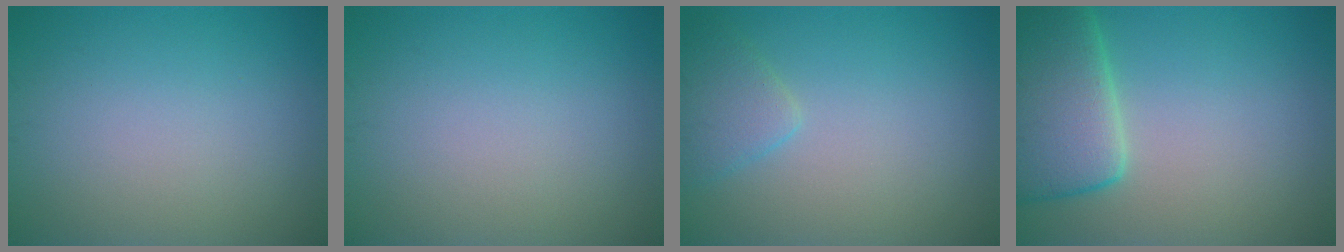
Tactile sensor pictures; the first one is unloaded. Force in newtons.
{"total": 0.0}
{"total": 2.2, "press": 2.2, "slide": 0.2}
{"total": 7.7, "press": 7.7, "slide": 0.6}